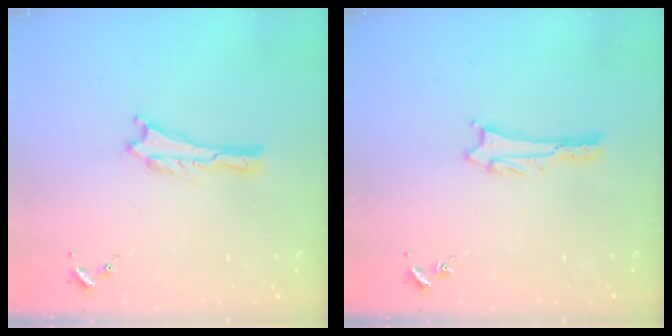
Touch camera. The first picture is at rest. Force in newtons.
{"total": 1.1, "press": 1.1, "slide": 0.1}